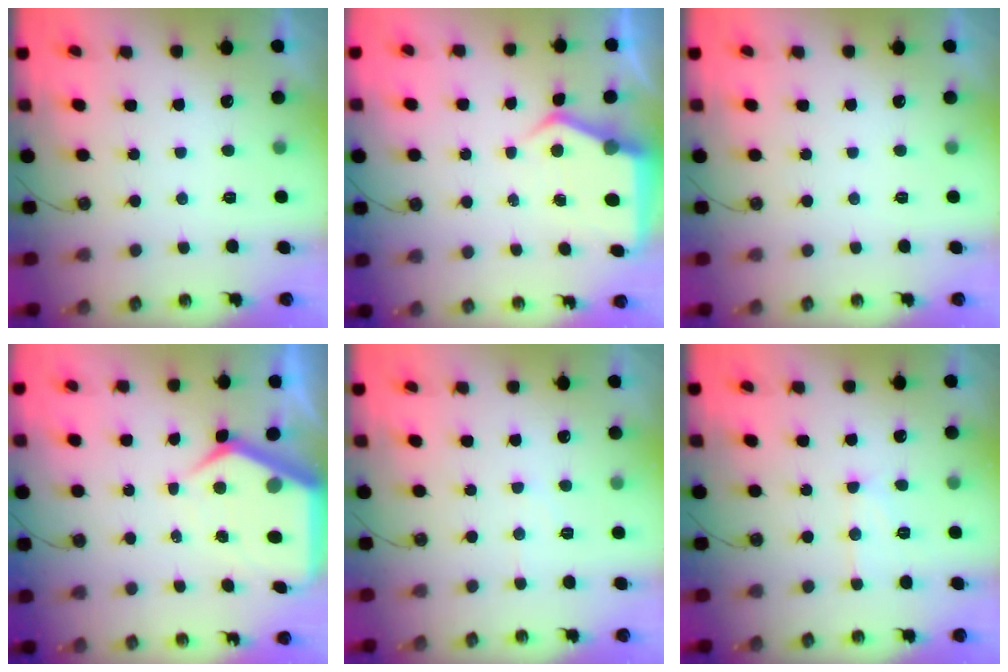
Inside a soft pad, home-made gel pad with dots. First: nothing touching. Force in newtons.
{"total": 6.0, "press": 5.9, "slide": 0.7}
{"total": 0.0}
{"total": 8.9, "press": 8.8, "slide": 0.8}
{"total": 5.5, "press": 5.5, "slide": 0.7}
{"total": 9.1, "press": 9.1, "slide": 0.5}